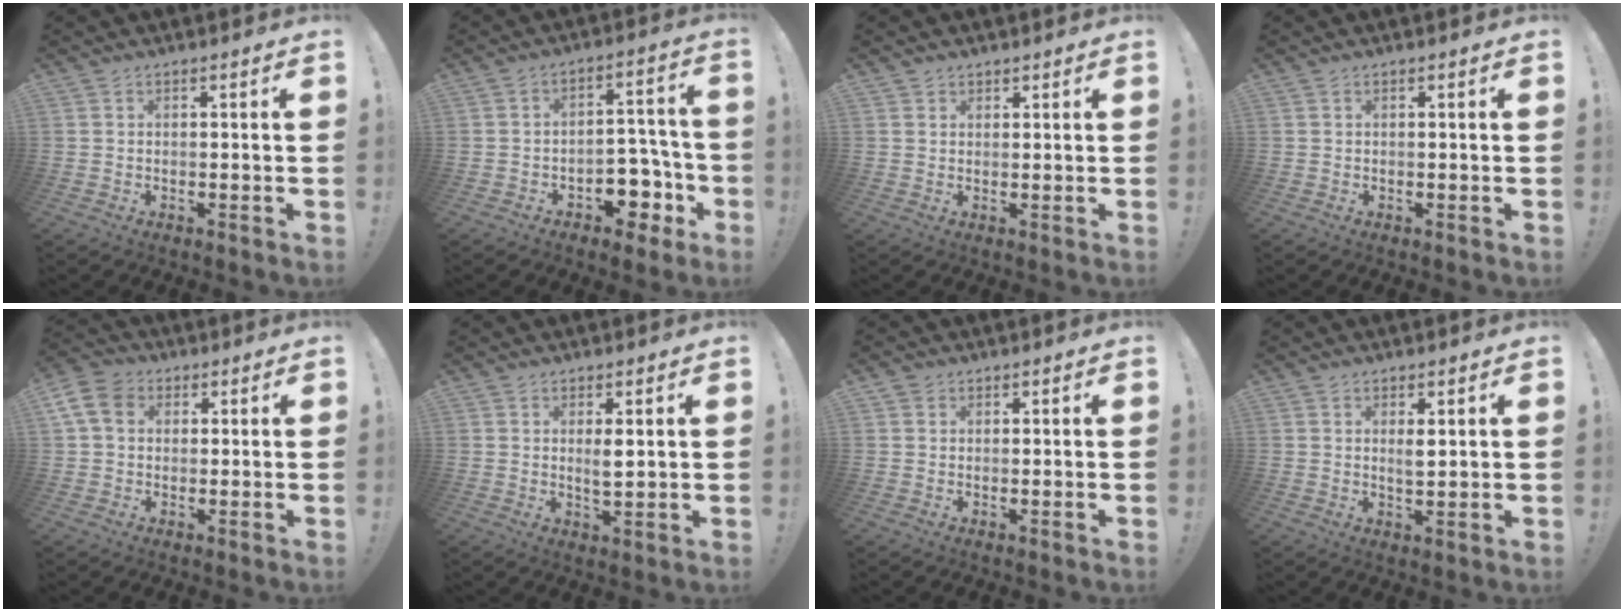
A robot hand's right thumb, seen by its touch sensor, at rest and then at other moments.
{"total": 10.3, "force": [-5.2, 7.2, 5.1], "torque": [-0.040, 0.044, -0.080]}
{"total": 1.5, "force": [1.2, 0.9, 0.2], "torque": [0.007, -0.008, 0.021]}
{"total": 0.0}
{"total": 9.4, "force": [2.7, 7.2, 5.4], "torque": [-0.105, 0.005, 0.056]}
{"total": 3.5, "force": [1.0, 1.0, 3.2], "torque": [-0.043, -0.013, 0.014]}
{"total": 1.4, "force": [0.9, 1.1, 0.1], "torque": [0.005, -0.003, 0.016]}
{"total": 2.8, "force": [1.1, 0.9, 2.4], "torque": [-0.031, -0.013, 0.015]}